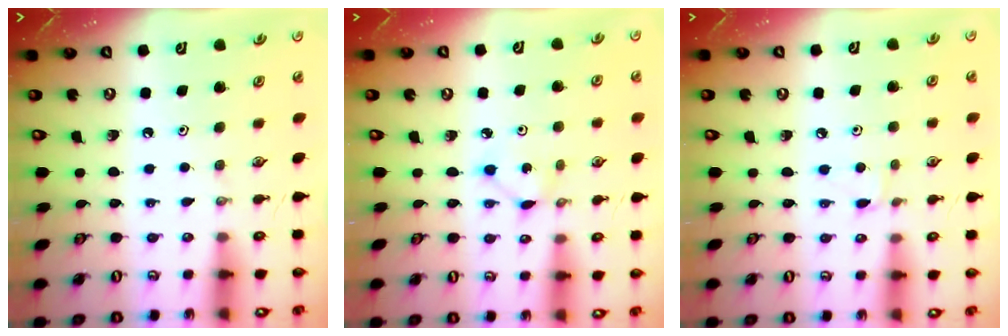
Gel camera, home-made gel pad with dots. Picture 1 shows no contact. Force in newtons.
{"total": 2.2, "press": 2.2, "slide": 0.3}
{"total": 4.0, "press": 4.0, "slide": 0.4}